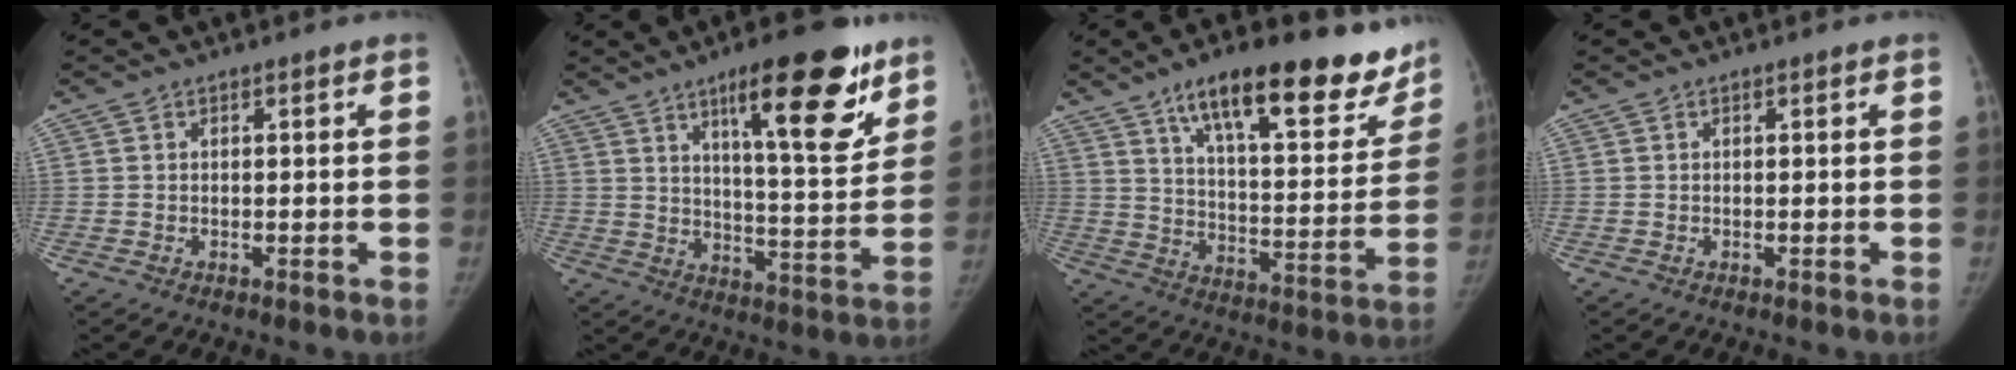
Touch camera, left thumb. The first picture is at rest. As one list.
[{"total": 18.5, "force": [10.7, 5.0, 14.3], "torque": [-0.169, -0.056, 0.163]}, {"total": 24.2, "force": [16.7, 8.3, 15.3], "torque": [-0.170, -0.064, 0.245]}, {"total": 0.0}]